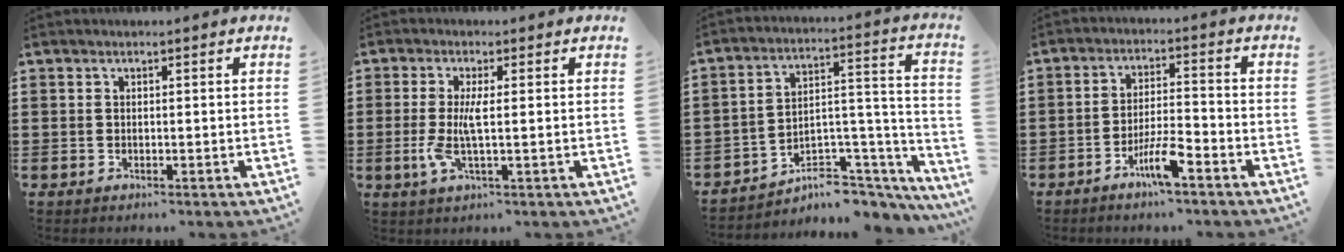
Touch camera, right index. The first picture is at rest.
{"total": 4.3, "force": [-0.4, 0.5, 4.2], "torque": [-0.096, -0.011, -0.016]}
{"total": 5.3, "force": [-4.1, 2.8, 2.0], "torque": [-0.035, -0.004, -0.075]}
{"total": 5.9, "force": [-3.8, 0.9, 4.4], "torque": [-0.093, -0.004, -0.073]}